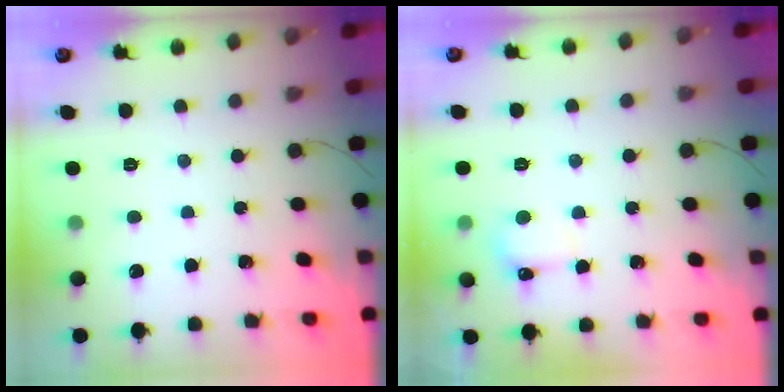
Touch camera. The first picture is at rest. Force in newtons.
{"total": 4.2, "press": 4.0, "slide": 1.1}